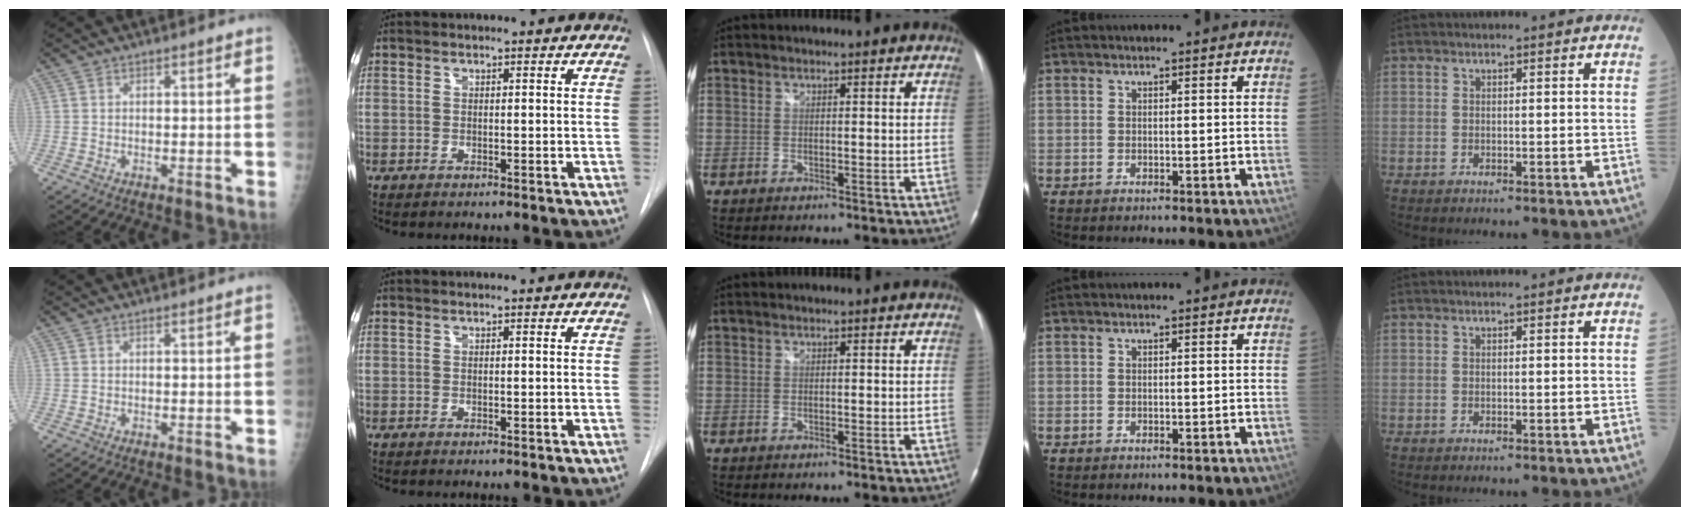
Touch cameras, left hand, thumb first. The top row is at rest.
{}